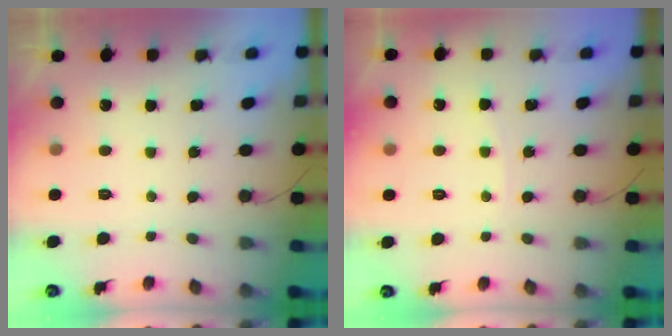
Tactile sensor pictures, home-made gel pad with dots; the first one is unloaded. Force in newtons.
{"total": 2.3, "press": 2.3, "slide": 0.3}